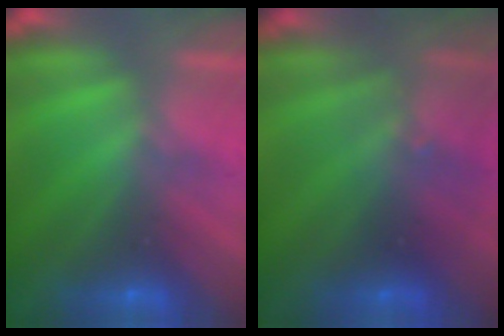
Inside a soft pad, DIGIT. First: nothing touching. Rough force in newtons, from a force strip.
{"total": 3.0}